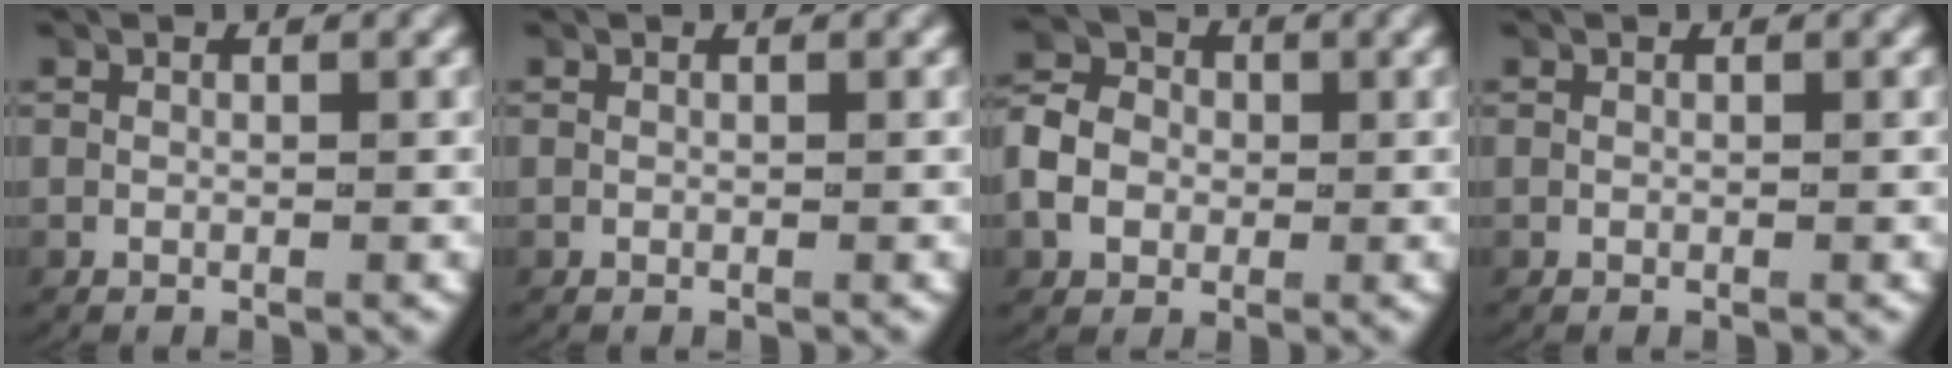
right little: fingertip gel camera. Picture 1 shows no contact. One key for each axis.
{"total": 0.0}
{"total": 4.8, "fx": -0.2, "fy": 4.1, "fz": 2.4, "tx": -0.050, "ty": 0.004, "tz": -0.010}
{"total": 0.0}